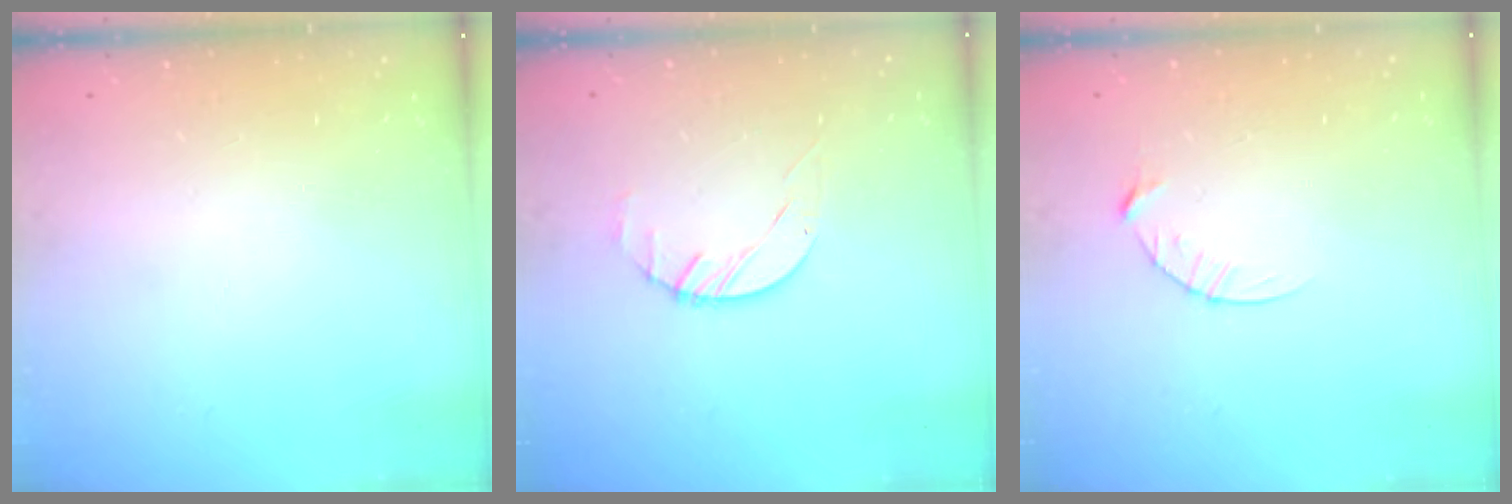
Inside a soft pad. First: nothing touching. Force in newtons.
{"total": 1.4, "press": 1.4, "slide": 0.2}
{"total": 4.1, "press": 4.1, "slide": 0.5}